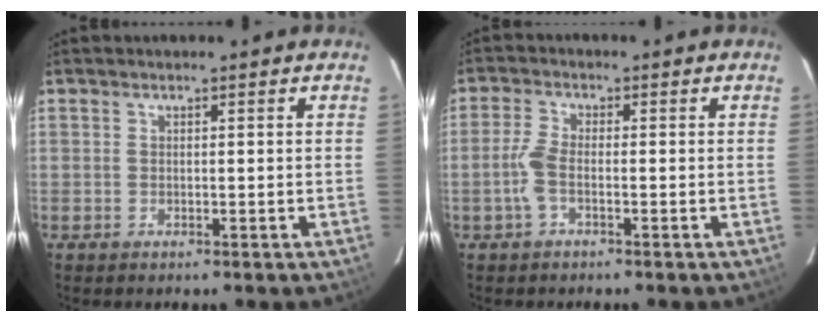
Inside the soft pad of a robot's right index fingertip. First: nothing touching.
{"total": 3.6, "force": [-1.3, 0.9, 3.2], "torque": [-0.081, 0.004, -0.027]}